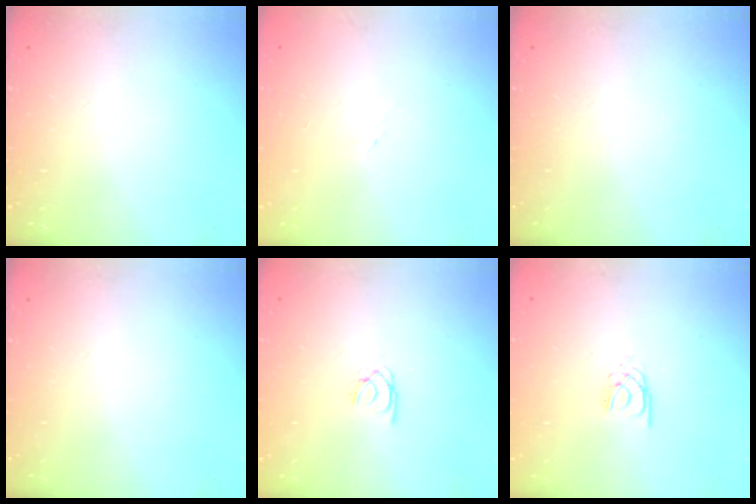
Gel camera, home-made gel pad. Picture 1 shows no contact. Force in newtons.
{"total": 1.2, "press": 1.2, "slide": 0.3}
{"total": 0.0}
{"total": 0.0}
{"total": 2.0, "press": 2.0, "slide": 0.2}
{"total": 2.1, "press": 2.0, "slide": 0.4}